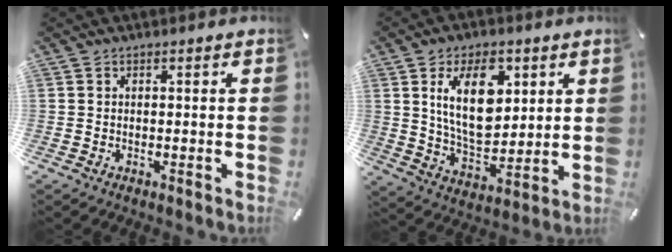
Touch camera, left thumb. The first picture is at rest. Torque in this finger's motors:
{"motor_torque": [0.45, 1.11, 1.91, -0.86, 0.58]}